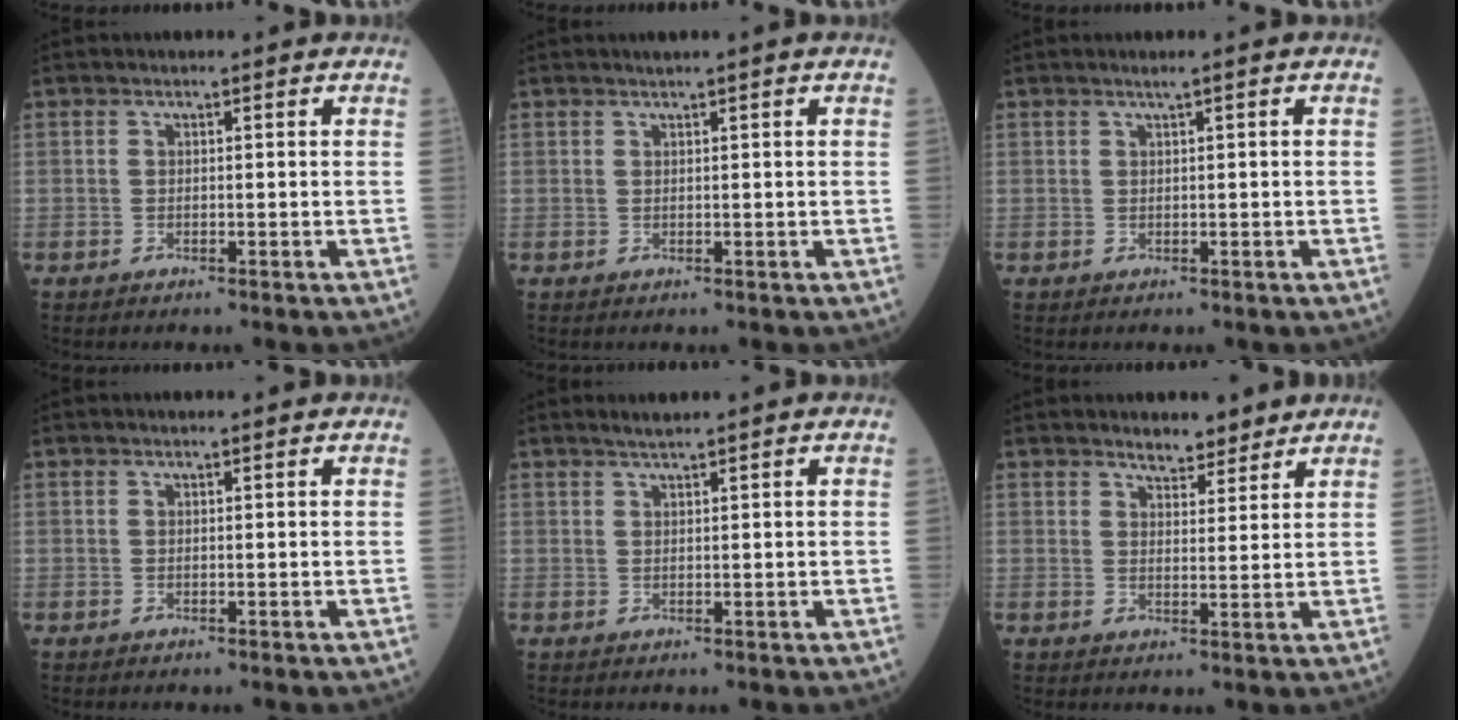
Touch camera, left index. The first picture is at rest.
{"total": 1.1, "force": [0.9, -0.4, 0.5], "torque": [-0.014, -0.001, 0.022]}
{"total": 0.8, "force": [0.5, -0.2, 0.6], "torque": [-0.017, -0.003, 0.015]}
{"total": 0.7, "force": [0.7, 0.1, 0.1], "torque": [-0.011, 0.003, 0.009]}
{"total": 1.5, "force": [1.4, -0.1, 0.5], "torque": [-0.010, 0.004, 0.029]}
{"total": 3.7, "force": [3.3, 1.4, 0.8], "torque": [-0.012, 0.002, 0.052]}